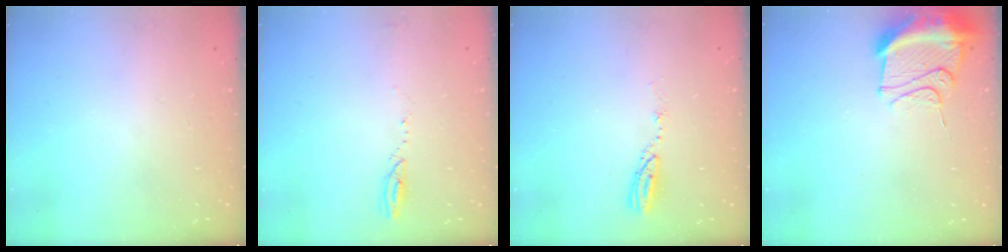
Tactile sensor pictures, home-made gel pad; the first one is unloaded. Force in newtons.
{"total": 2.5, "press": 2.4, "slide": 0.3}
{"total": 4.8, "press": 4.8, "slide": 0.2}
{"total": 12.3, "press": 11.9, "slide": 2.9}